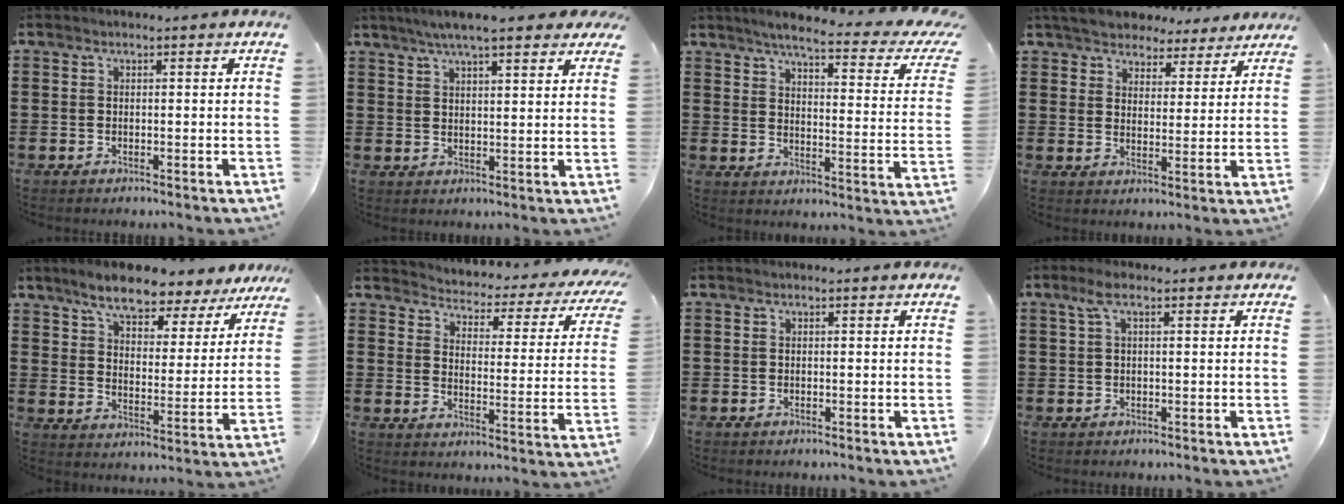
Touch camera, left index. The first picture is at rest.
{"total": 6.1, "force": [5.0, 0.7, 3.4], "torque": [-0.081, -0.005, 0.088]}
{"total": 5.7, "force": [4.4, 0.0, 3.6], "torque": [-0.080, -0.030, 0.067]}
{"total": 5.3, "force": [5.1, 1.4, 0.6], "torque": [-0.038, -0.021, 0.092]}
{"total": 7.8, "force": [6.9, 1.4, 3.4], "torque": [-0.088, -0.030, 0.119]}
{"total": 2.4, "force": [2.3, 0.5, 0.6], "torque": [-0.031, -0.028, 0.028]}
{"total": 0.0}
{"total": 2.3, "force": [0.6, 0.5, 2.2], "torque": [-0.051, 0.001, 0.008]}